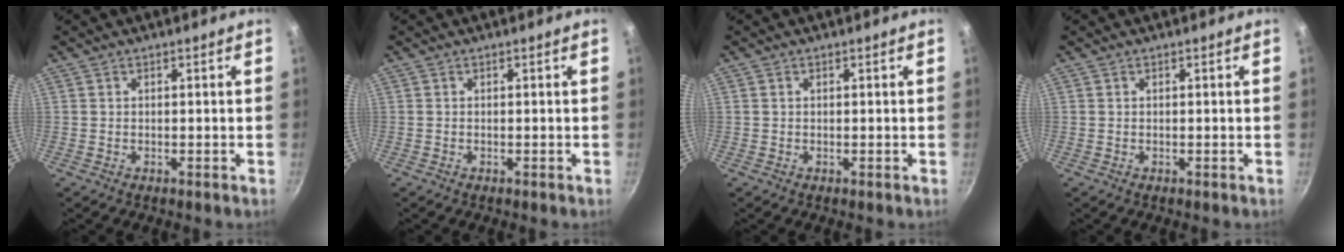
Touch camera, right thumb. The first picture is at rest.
{"total": 0.0}
{"total": 0.0}
{"total": 0.0}